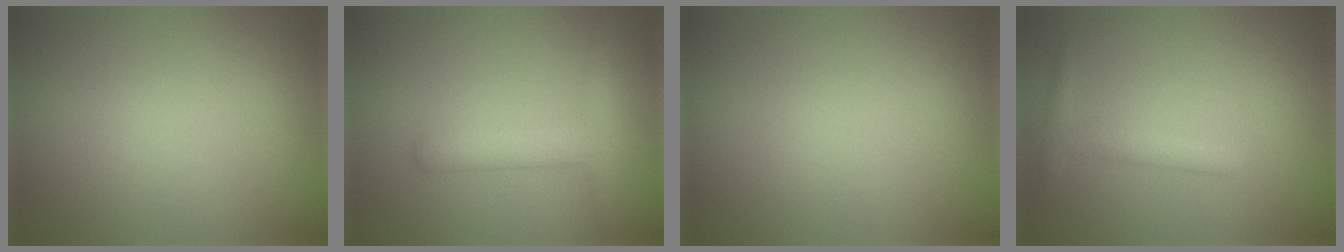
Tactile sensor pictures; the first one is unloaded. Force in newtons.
{"total": 3.0, "press": 3.0, "slide": 0.2}
{"total": 0.0}
{"total": 1.6, "press": 1.6, "slide": 0.1}